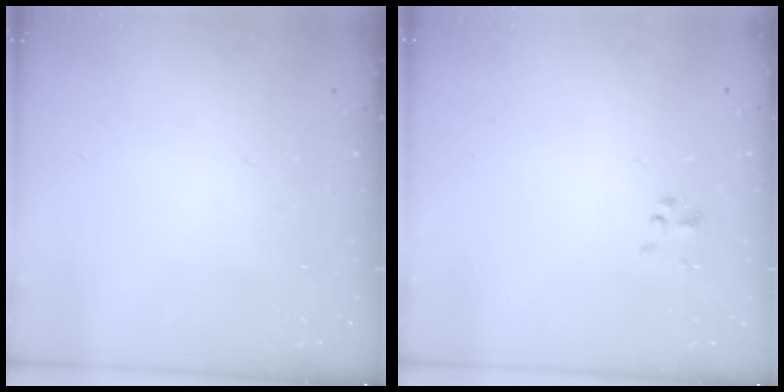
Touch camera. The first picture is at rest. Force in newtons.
{"total": 1.2, "press": 1.2, "slide": 0.3}